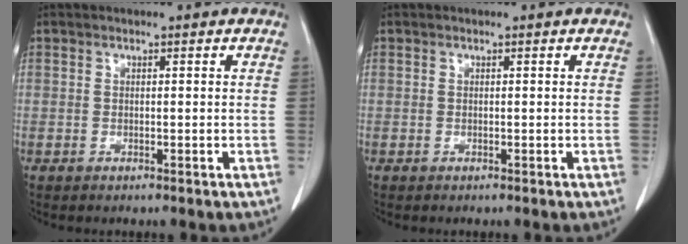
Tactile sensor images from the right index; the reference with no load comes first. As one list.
[{"total": 0.0}]